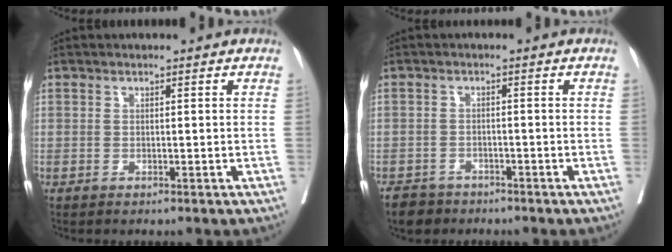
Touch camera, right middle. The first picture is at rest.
{"total": 3.5, "force": [-2.8, 2.1, 0.4], "torque": [-0.008, 0.003, -0.048]}